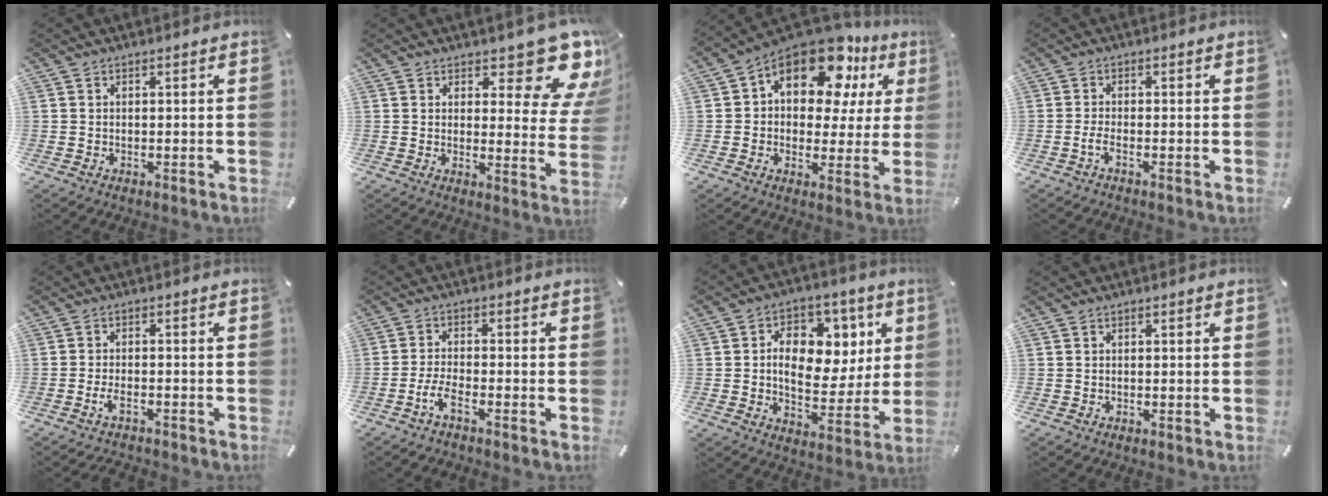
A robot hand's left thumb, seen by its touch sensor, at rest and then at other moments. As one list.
[{"total": 13.4, "force": [9.6, 4.9, 8.0], "torque": [-0.083, -0.088, 0.161]}, {"total": 14.9, "force": [8.7, 8.6, 8.4], "torque": [-0.134, -0.062, 0.152]}, {"total": 2.2, "force": [-1.1, 0.5, 1.8], "torque": [-0.038, 0.000, -0.022]}, {"total": 3.0, "force": [-2.2, 1.1, 1.8], "torque": [-0.036, 0.009, -0.042]}, {"total": 4.3, "force": [-2.7, 1.1, 3.1], "torque": [-0.071, 0.002, -0.052]}, {"total": 13.7, "force": [3.0, 10.3, 8.5], "torque": [-0.121, -0.009, 0.057]}, {"total": 0.0}]